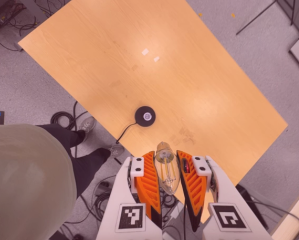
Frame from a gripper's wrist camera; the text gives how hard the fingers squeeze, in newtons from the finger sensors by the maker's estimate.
{"total": 20.3, "left": 22.5, "right": 18.1}